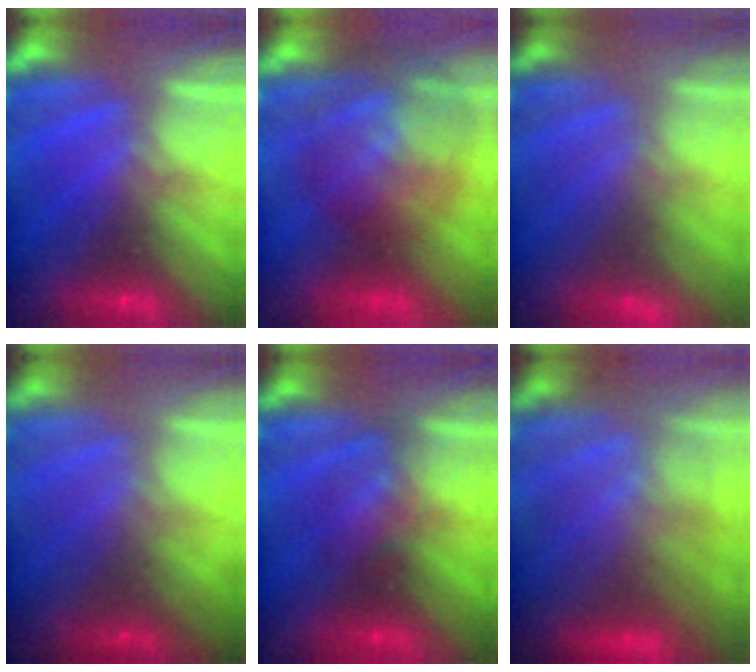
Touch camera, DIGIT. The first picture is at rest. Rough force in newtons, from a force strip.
{"total": 7.4}
{"total": 2.9}
{"total": 1.1}
{"total": 2.4}
{"total": 9.0}